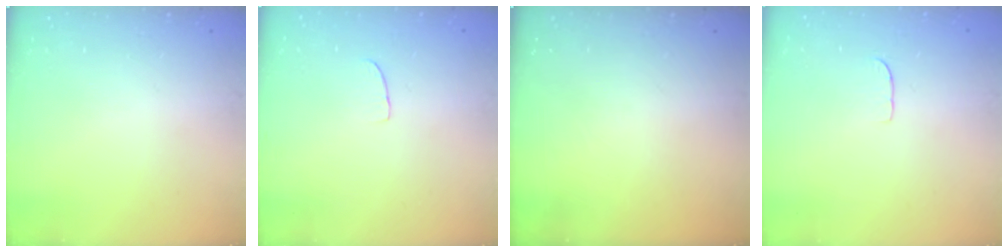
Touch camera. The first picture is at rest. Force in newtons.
{"total": 2.6, "press": 2.6, "slide": 0.2}
{"total": 0.0}
{"total": 3.6, "press": 3.6, "slide": 0.2}